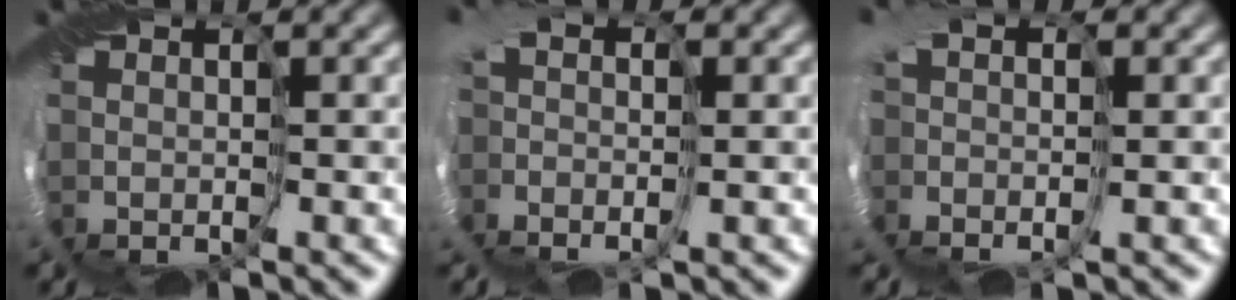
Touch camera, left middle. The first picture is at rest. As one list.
[{"total": 3.6, "force": [-1.1, 2.3, 2.6], "torque": [-0.038, 0.012, -0.021]}, {"total": 2.3, "force": [-0.4, 1.1, 1.9], "torque": [-0.032, 0.007, -0.015]}]